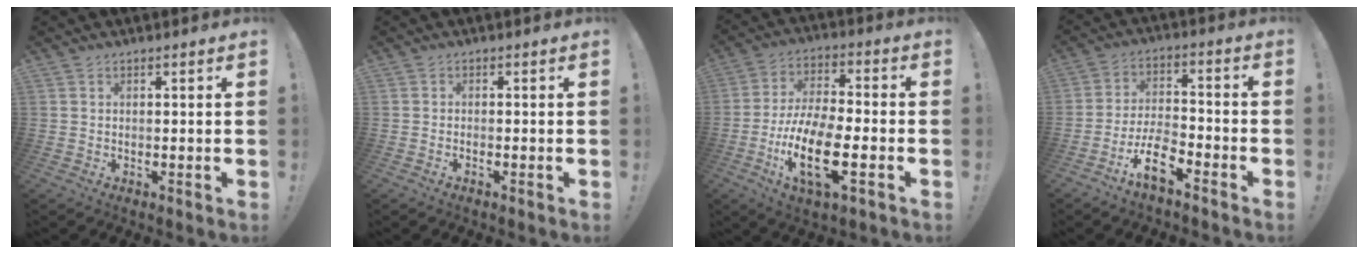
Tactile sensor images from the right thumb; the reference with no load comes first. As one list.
[{"total": 0.8, "force": [-0.7, 0.1, 0.3], "torque": [-0.011, 0.002, -0.011]}, {"total": 17.9, "force": [-6.6, 7.0, 15.1], "torque": [-0.306, 0.018, -0.110]}, {"total": 11.3, "force": [-7.3, 4.7, 7.3], "torque": [-0.137, 0.046, -0.126]}]